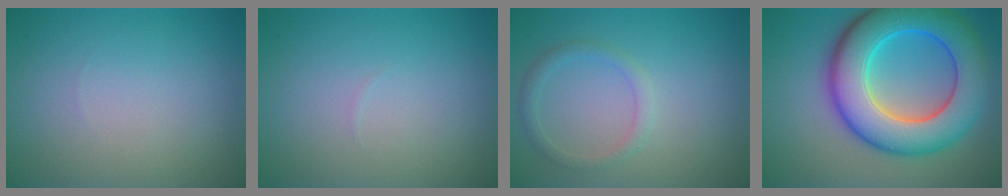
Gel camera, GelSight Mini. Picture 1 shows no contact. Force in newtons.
{"total": 0.0}
{"total": 1.5, "press": 1.5, "slide": 0.1}
{"total": 11.8, "press": 11.8, "slide": 0.2}